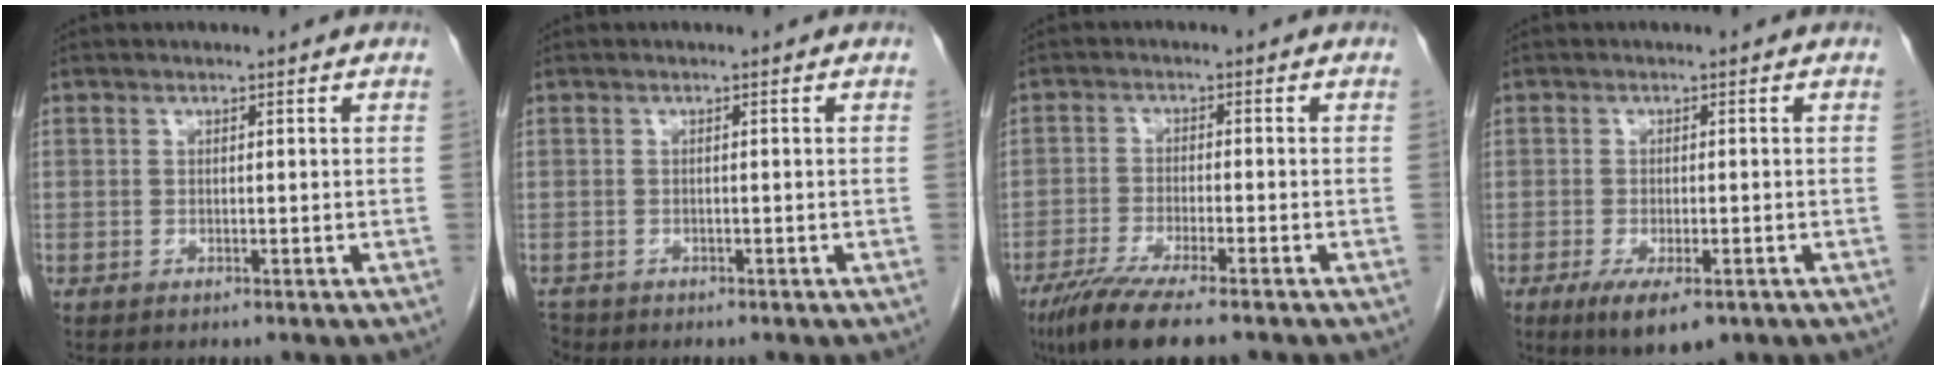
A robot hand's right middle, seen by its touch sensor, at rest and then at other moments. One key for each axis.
{"total": 1.8, "fx": -1.6, "fy": 0.9, "fz": 0.0, "tx": -0.007, "ty": -0.002, "tz": -0.027}
{"total": 9.5, "fx": -7.1, "fy": 1.0, "fz": 6.2, "tx": -0.103, "ty": -0.023, "tz": -0.118}
{"total": 6.8, "fx": -4.0, "fy": 2.2, "fz": 5.1, "tx": -0.081, "ty": -0.014, "tz": -0.058}